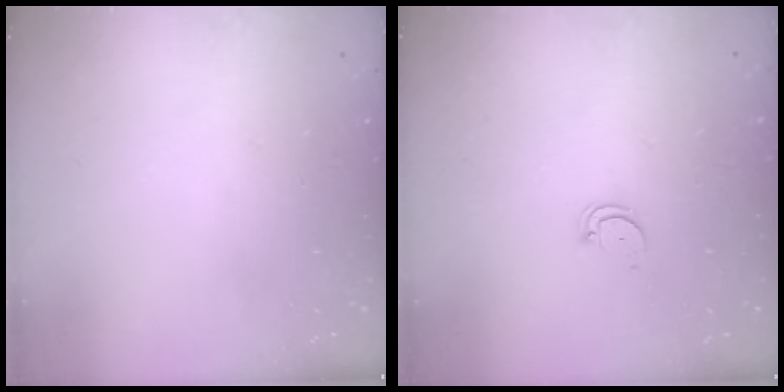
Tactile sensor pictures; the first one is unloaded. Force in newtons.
{"total": 2.6, "press": 2.6, "slide": 0.1}